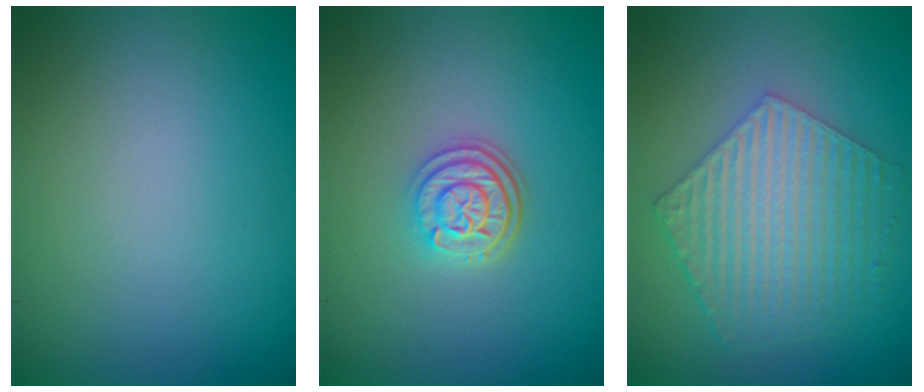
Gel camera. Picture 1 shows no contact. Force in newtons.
{"total": 3.1, "press": 2.5, "slide": 1.8}
{"total": 5.9, "press": 4.3, "slide": 4.0}